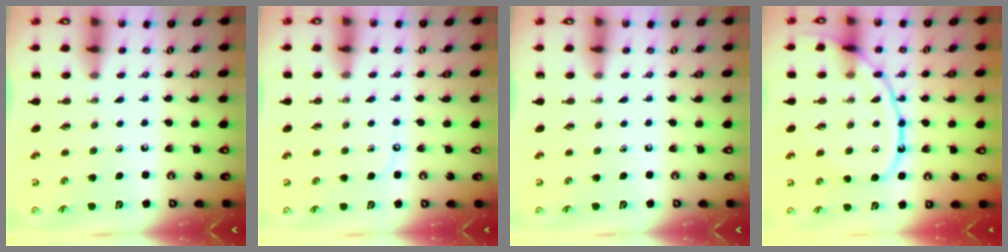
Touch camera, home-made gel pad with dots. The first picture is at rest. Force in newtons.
{"total": 3.7, "press": 3.7, "slide": 0.5}
{"total": 0.0}
{"total": 14.5, "press": 14.4, "slide": 1.4}